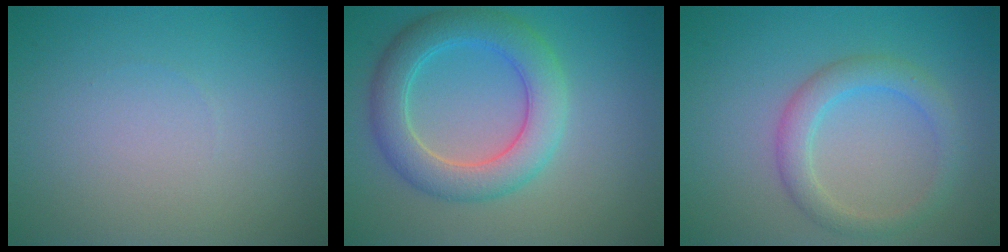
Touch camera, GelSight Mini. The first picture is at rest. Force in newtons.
{"total": 5.6, "press": 5.5, "slide": 0.6}
{"total": 3.0, "press": 3.0, "slide": 0.1}